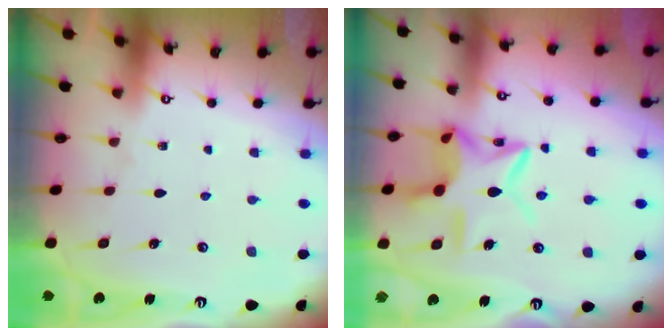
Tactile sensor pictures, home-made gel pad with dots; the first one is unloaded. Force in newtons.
{"total": 15.2, "press": 15.2, "slide": 1.1}